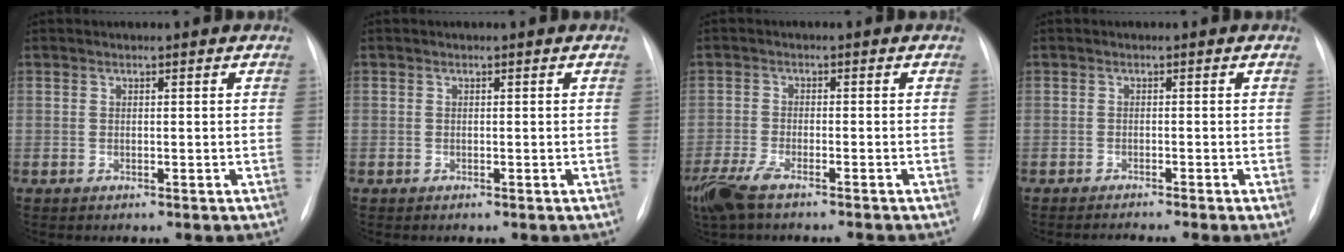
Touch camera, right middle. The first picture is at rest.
{"total": 0.0}
{"total": 7.5, "force": [-5.8, 1.5, 4.5], "torque": [-0.091, -0.018, -0.106]}
{"total": 3.4, "force": [-2.6, -0.6, 2.1], "torque": [-0.024, -0.003, -0.039]}